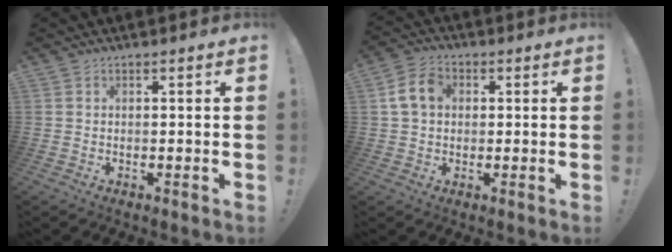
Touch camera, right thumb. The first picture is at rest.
{"total": 8.6, "force": [1.8, 6.5, 5.4], "torque": [-0.096, 0.016, 0.037]}